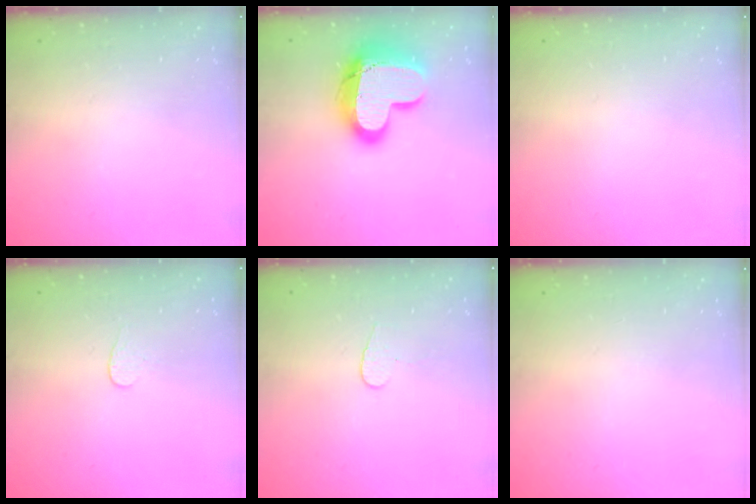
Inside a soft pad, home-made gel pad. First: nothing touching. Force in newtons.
{"total": 23.1, "press": 23.0, "slide": 1.7}
{"total": 0.0}
{"total": 2.7, "press": 2.7, "slide": 0.3}
{"total": 3.6, "press": 3.6, "slide": 0.3}
{"total": 0.0}